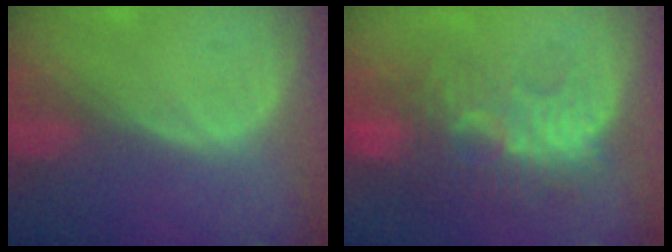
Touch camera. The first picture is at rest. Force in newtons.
{"total": 10.4, "press": 9.5, "slide": 4.3}